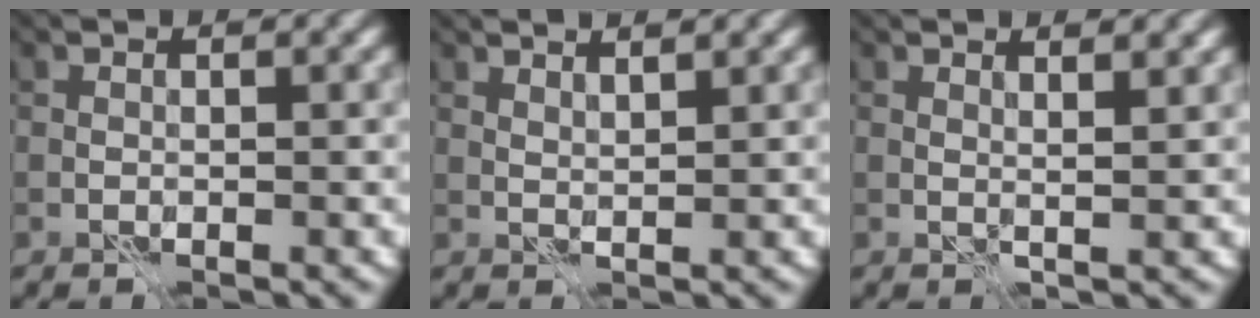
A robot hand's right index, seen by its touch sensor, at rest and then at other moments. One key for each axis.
{"total": 2.1, "fx": 1.8, "fy": 0.2, "fz": 1.1, "tx": -0.018, "ty": 0.001, "tz": 0.023}
{"total": 2.3, "fx": 1.5, "fy": 0.5, "fz": 1.7, "tx": -0.020, "ty": 0.004, "tz": 0.010}